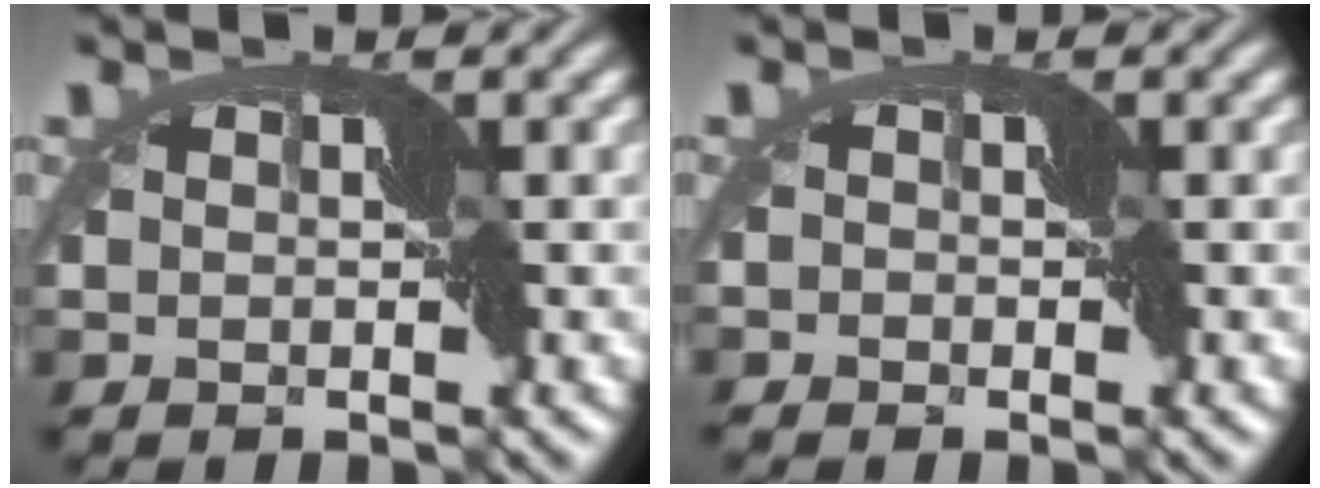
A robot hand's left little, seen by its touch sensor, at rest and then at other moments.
{"total": 1.0, "force": [-0.7, 0.7, 0.1], "torque": [0.000, 0.007, -0.010]}